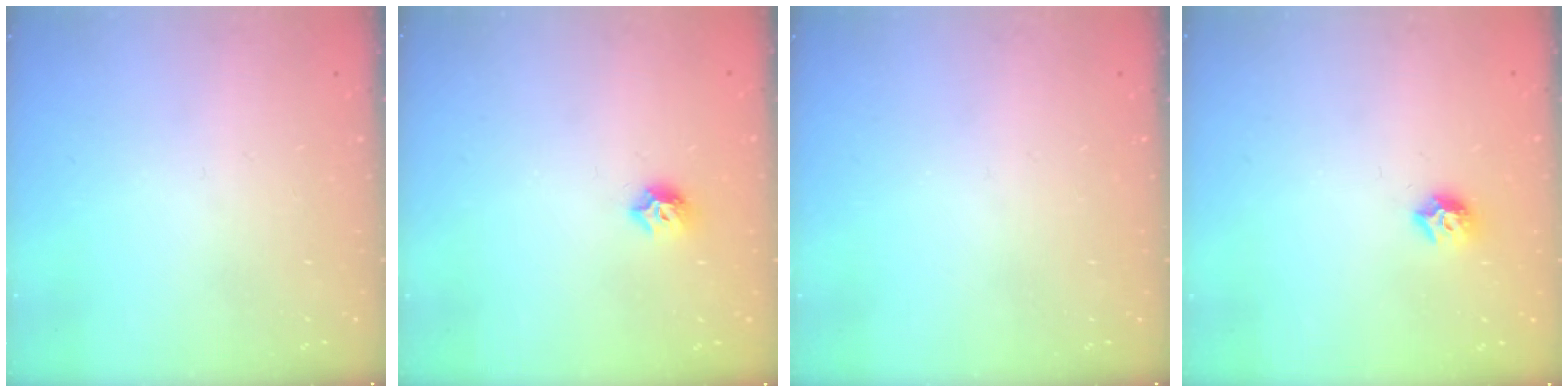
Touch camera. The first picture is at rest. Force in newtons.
{"total": 6.7, "press": 6.6, "slide": 1.1}
{"total": 0.0}
{"total": 7.5, "press": 7.5, "slide": 0.6}